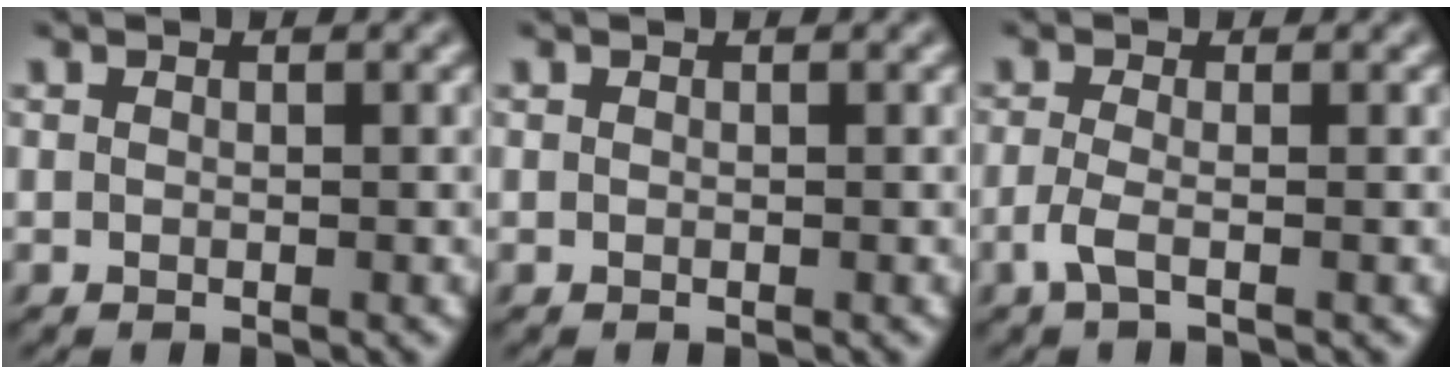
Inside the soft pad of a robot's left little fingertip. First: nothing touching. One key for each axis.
{"total": 0.0}
{"total": 1.8, "fx": -0.9, "fy": 0.2, "fz": 1.6, "tx": -0.040, "ty": -0.003, "tz": -0.022}